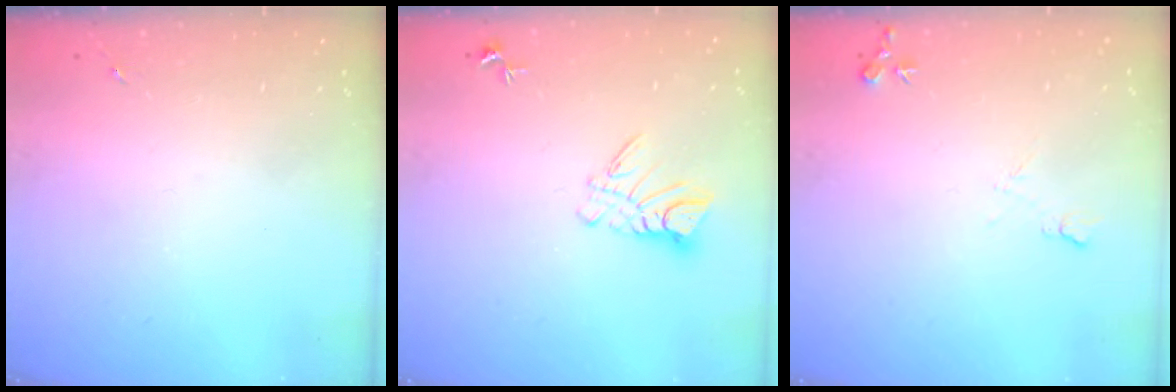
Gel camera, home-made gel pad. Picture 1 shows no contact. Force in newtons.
{"total": 8.0, "press": 8.0, "slide": 0.7}
{"total": 6.9, "press": 6.8, "slide": 1.0}